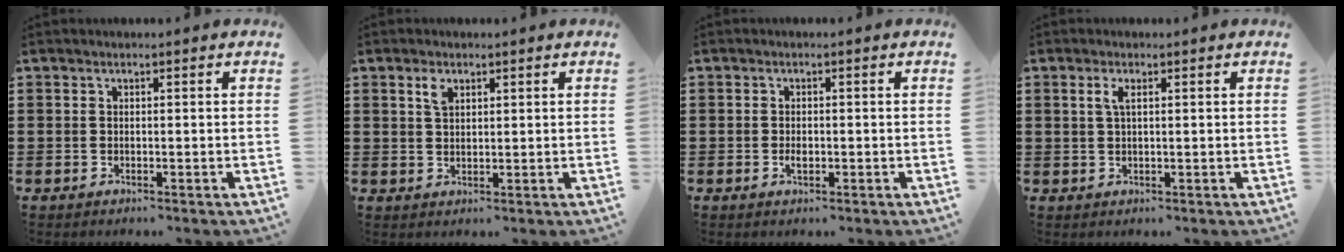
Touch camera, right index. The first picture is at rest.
{"total": 2.3, "force": [1.3, 1.2, 1.4], "torque": [-0.033, 0.004, 0.024]}
{"total": 1.3, "force": [-0.3, 0.5, 1.2], "torque": [-0.024, -0.004, -0.003]}
{"total": 1.9, "force": [0.6, 0.7, 1.7], "torque": [-0.035, 0.006, 0.010]}